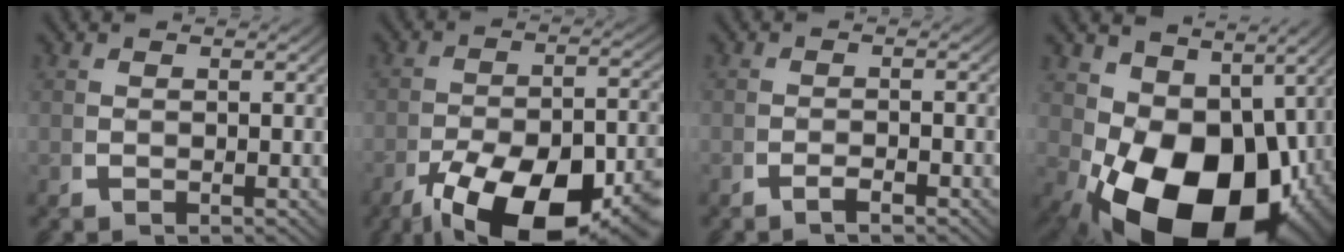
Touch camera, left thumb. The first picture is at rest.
{"total": 13.2, "force": [-5.4, 6.9, 10.0], "torque": [-0.181, -0.060, -0.054]}
{"total": 1.3, "force": [-1.0, 0.2, 0.7], "torque": [-0.014, 0.002, -0.024]}
{"total": 18.2, "force": [-4.2, 11.8, 13.2], "torque": [-0.244, -0.095, -0.023]}